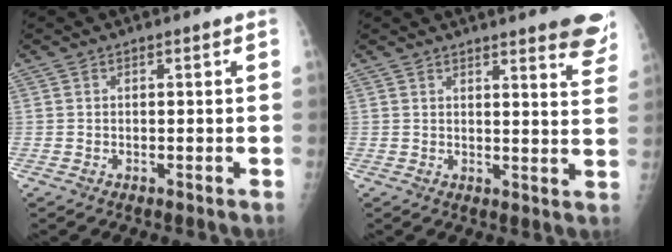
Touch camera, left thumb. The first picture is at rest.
{"total": 10.1, "force": [7.7, 1.7, 6.3], "torque": [-0.047, -0.038, 0.074]}